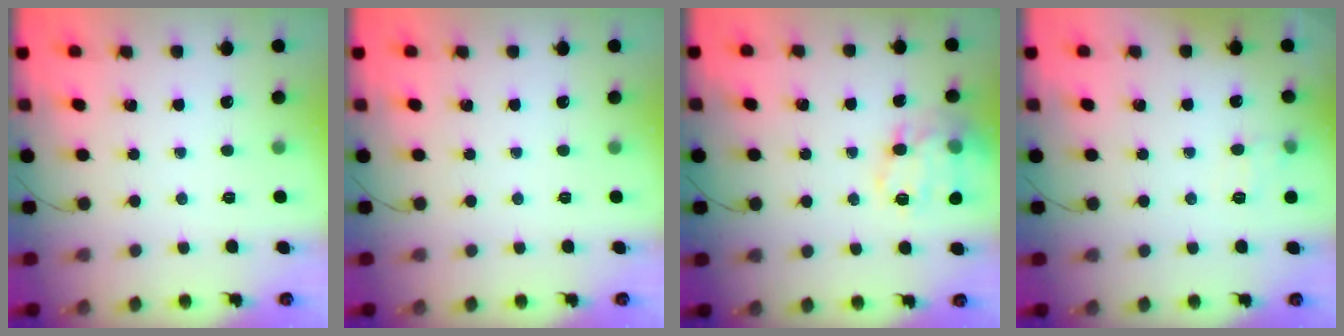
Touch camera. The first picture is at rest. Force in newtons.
{"total": 0.0}
{"total": 16.7, "press": 16.7, "slide": 1.6}
{"total": 5.1, "press": 4.7, "slide": 2.0}